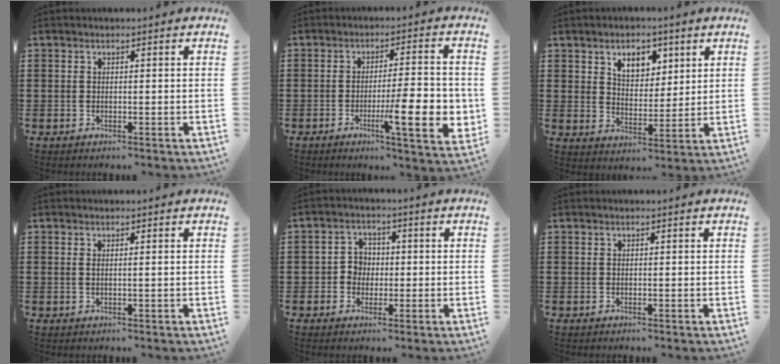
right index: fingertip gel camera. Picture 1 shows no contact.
{"total": 10.6, "force": [-2.7, 2.1, 10.1], "torque": [-0.151, -0.010, -0.044]}
{"total": 5.5, "force": [3.2, 3.5, 2.7], "torque": [-0.045, 0.005, 0.054]}
{"total": 0.8, "force": [0.1, 0.1, 0.8], "torque": [-0.017, 0.000, 0.002]}
{"total": 3.2, "force": [-0.5, 2.9, 1.3], "torque": [-0.037, 0.007, -0.014]}
{"total": 0.0}